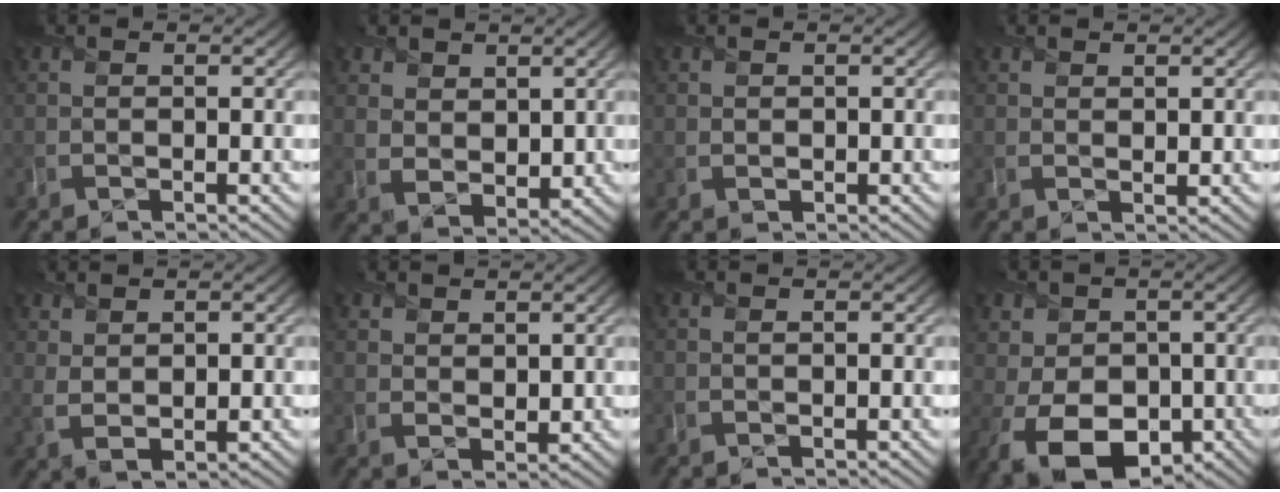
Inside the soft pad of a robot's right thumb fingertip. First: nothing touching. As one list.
[{"total": 4.6, "force": [2.4, 3.4, 2.1], "torque": [-0.063, -0.008, 0.043]}, {"total": 0.8, "force": [0.2, 0.8, 0.2], "torque": [-0.009, -0.005, 0.006]}, {"total": 1.1, "force": [0.9, 0.6, 0.4], "torque": [-0.010, -0.003, 0.019]}, {"total": 2.7, "force": [1.5, 1.6, 1.7], "torque": [-0.041, -0.006, 0.035]}, {"total": 2.7, "force": [1.8, 1.7, 1.1], "torque": [-0.026, -0.004, 0.039]}, {"total": 0.0}, {"total": 12.1, "force": [-4.0, 8.7, 7.4], "torque": [-0.150, -0.018, -0.077]}]